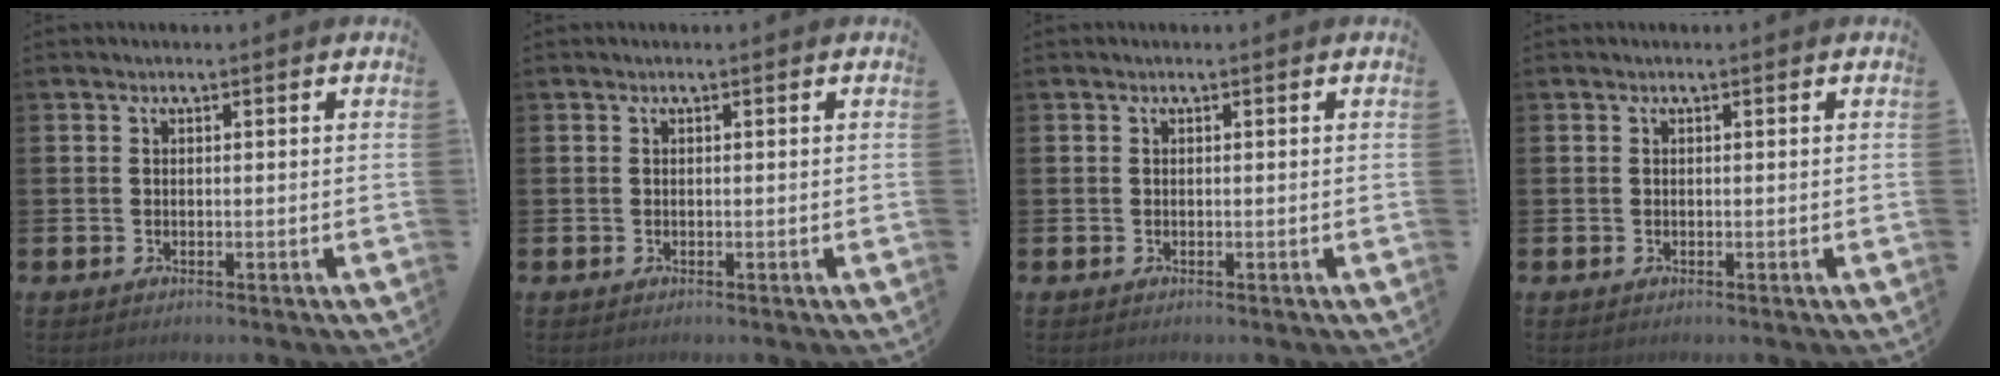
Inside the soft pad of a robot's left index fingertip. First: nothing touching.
{"total": 0.0}
{"total": 0.0}
{"total": 0.0}